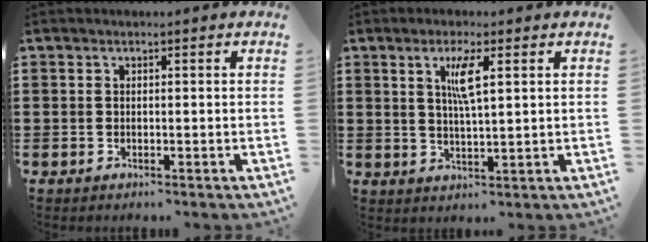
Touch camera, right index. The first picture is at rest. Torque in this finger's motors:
{"motor_torque": [0.13, -0.09, 0.26, 0.12]}